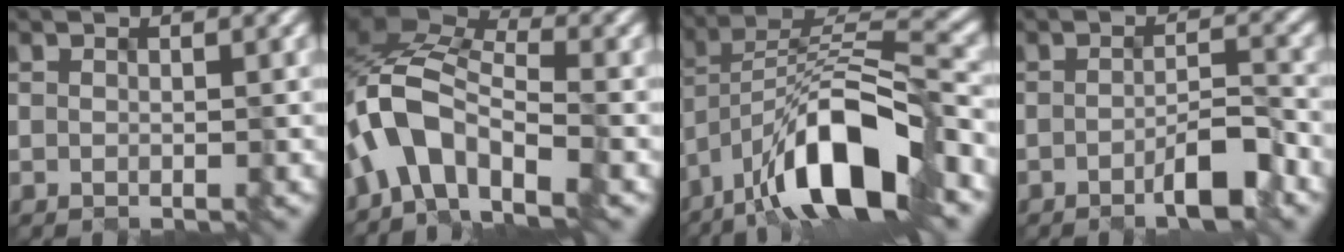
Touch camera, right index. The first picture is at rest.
{"total": 8.3, "force": [-4.4, 4.2, 5.6], "torque": [-0.098, 0.017, -0.095]}
{"total": 11.8, "force": [-6.9, 3.3, 8.9], "torque": [-0.147, 0.016, -0.127]}
{"total": 3.5, "force": [-2.1, 0.7, 2.7], "torque": [-0.045, 0.004, -0.035]}